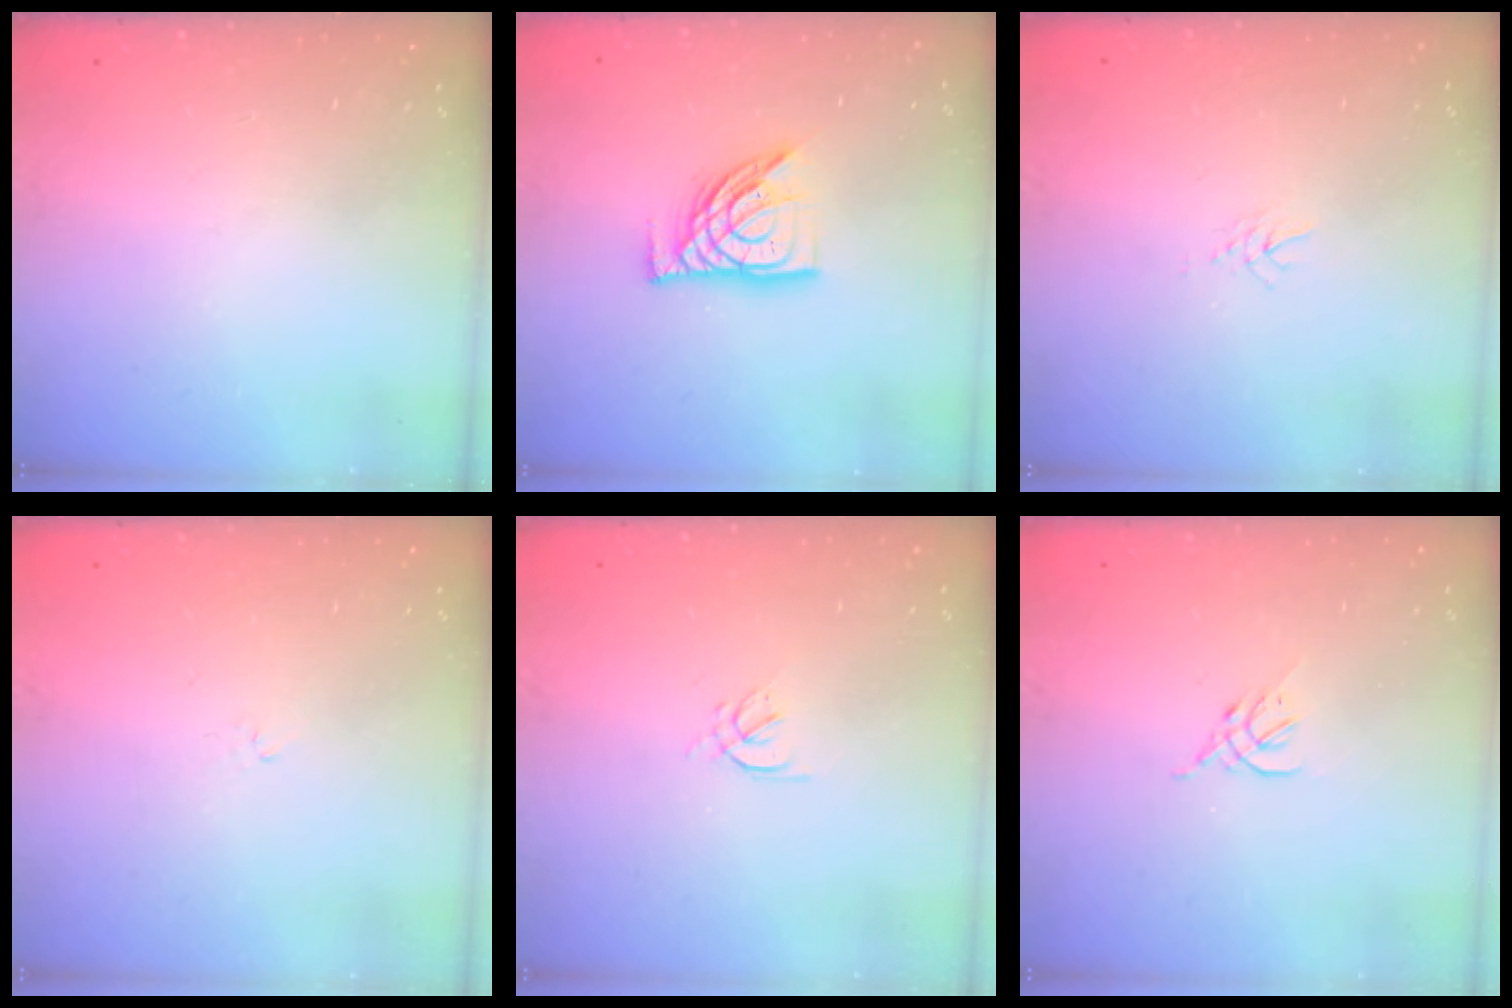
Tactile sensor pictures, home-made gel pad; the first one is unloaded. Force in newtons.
{"total": 11.3, "press": 11.2, "slide": 1.0}
{"total": 3.3, "press": 3.3, "slide": 0.4}
{"total": 1.2, "press": 1.2, "slide": 0.4}
{"total": 1.5, "press": 1.4, "slide": 0.6}
{"total": 2.3, "press": 2.2, "slide": 0.5}